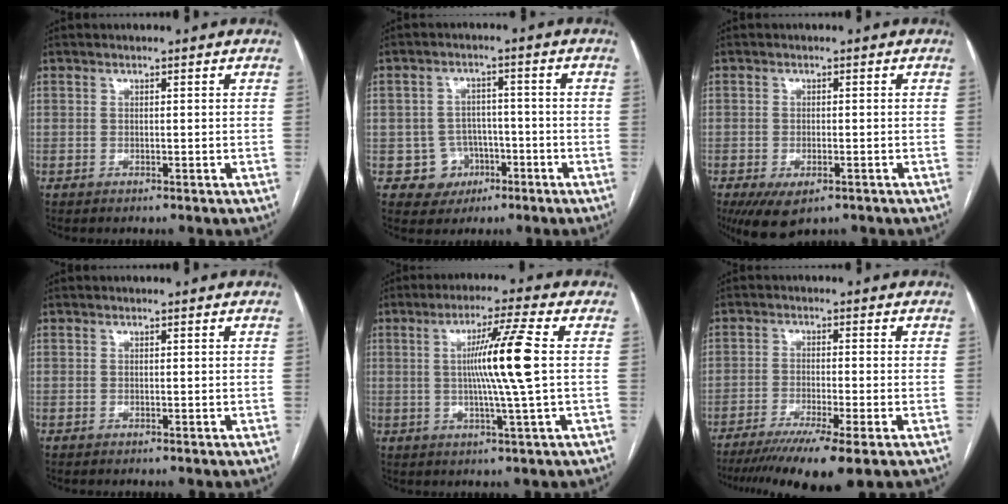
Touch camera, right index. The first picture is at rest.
{"total": 5.6, "force": [-2.1, 5.2, 0.3], "torque": [0.004, 0.015, -0.026]}
{"total": 6.3, "force": [-3.8, 2.8, 4.3], "torque": [-0.073, -0.012, -0.057]}
{"total": 0.0}
{"total": 9.5, "force": [0.8, -1.8, 9.3], "torque": [-0.168, -0.001, 0.016]}
{"total": 11.5, "force": [-7.9, 0.0, 8.3], "torque": [-0.134, -0.025, -0.126]}